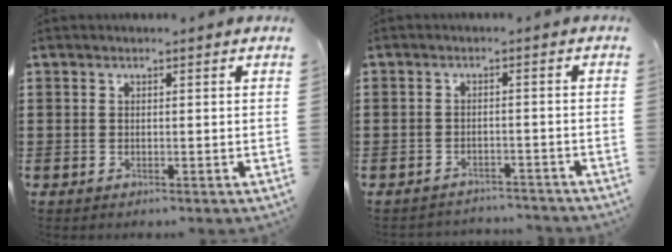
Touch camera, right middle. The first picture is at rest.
{"total": 2.5, "force": [-2.4, 0.4, -0.3], "torque": [-0.002, 0.002, -0.056]}